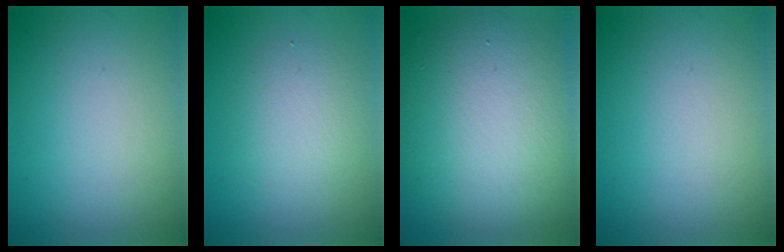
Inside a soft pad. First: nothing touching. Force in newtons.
{"total": 2.9, "press": 2.9, "slide": 0.1}
{"total": 11.2, "press": 11.2, "slide": 0.4}
{"total": 0.0}